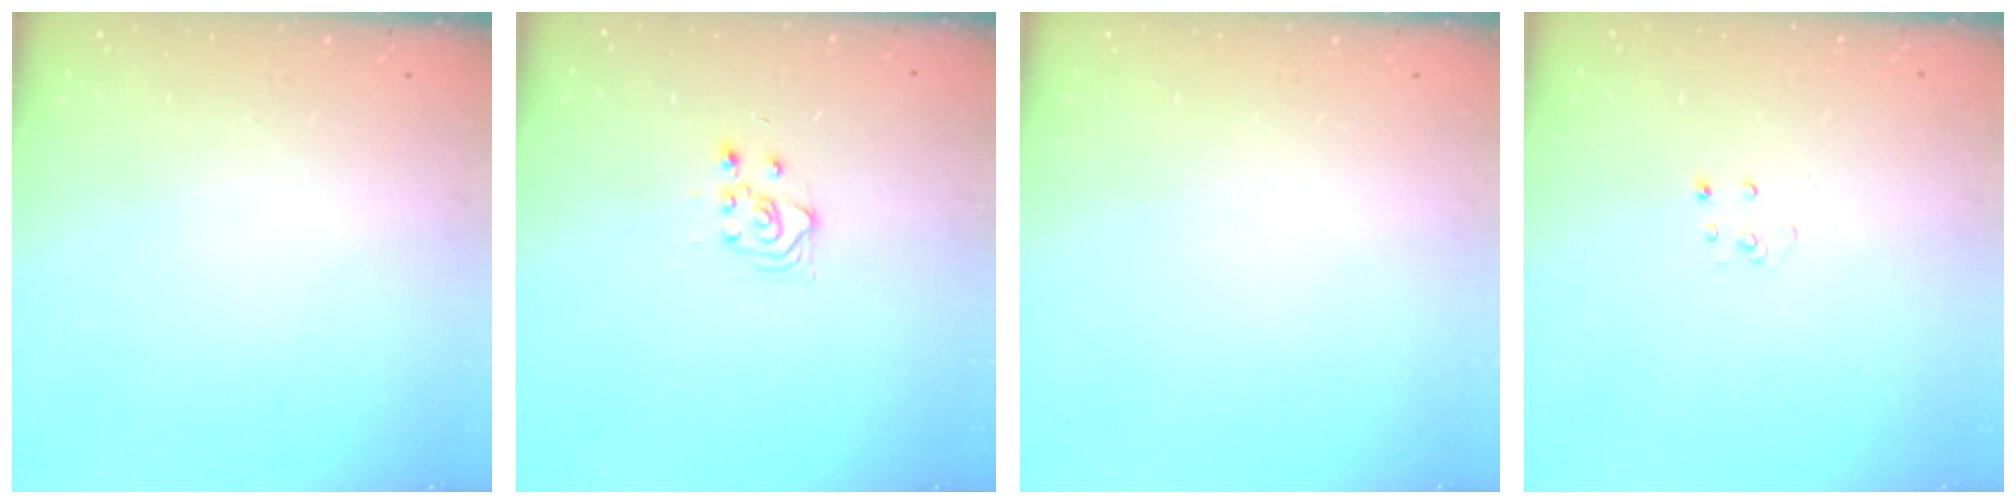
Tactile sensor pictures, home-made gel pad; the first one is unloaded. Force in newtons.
{"total": 3.4, "press": 3.1, "slide": 1.4}
{"total": 0.0}
{"total": 3.0, "press": 3.0, "slide": 0.3}